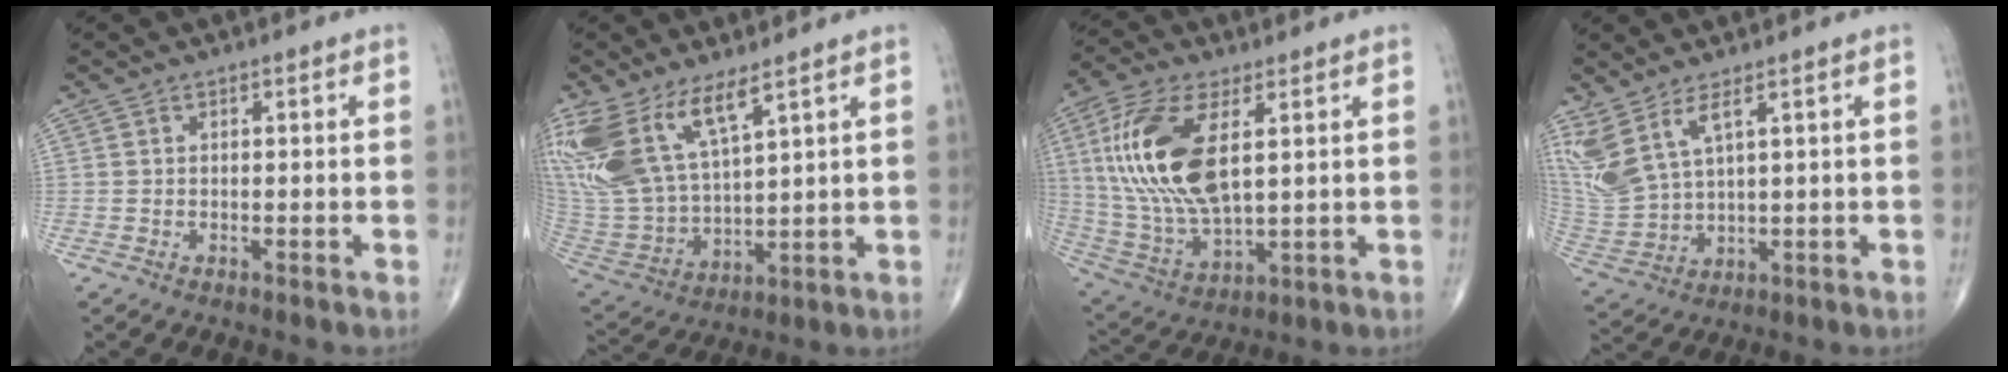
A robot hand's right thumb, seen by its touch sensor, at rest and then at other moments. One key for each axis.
{"total": 18.8, "fx": 10.9, "fy": 7.6, "fz": 13.3, "tx": -0.299, "ty": -0.043, "tz": 0.232}
{"total": 18.9, "fx": 4.4, "fy": 8.5, "fz": 16.2, "tx": -0.349, "ty": -0.016, "tz": 0.089}
{"total": 10.9, "fx": 6.1, "fy": 4.1, "fz": 8.0, "tx": -0.198, "ty": -0.028, "tz": 0.142}